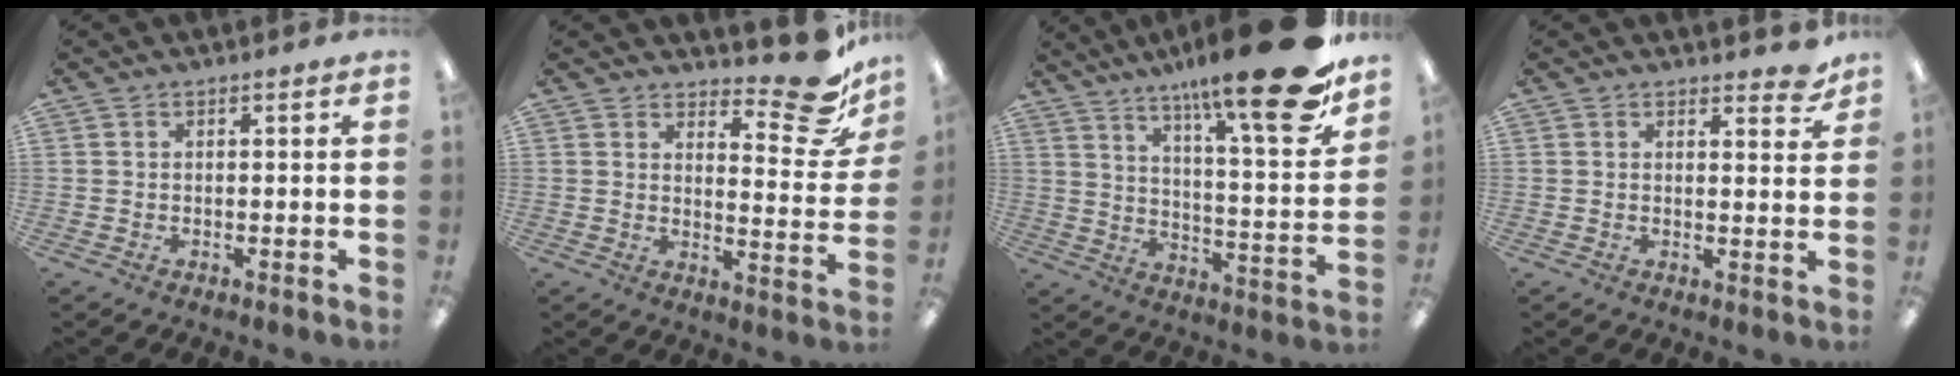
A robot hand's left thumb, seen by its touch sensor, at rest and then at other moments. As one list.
[{"total": 12.1, "force": [9.2, 3.8, 6.8], "torque": [-0.069, -0.075, 0.155]}, {"total": 22.5, "force": [15.6, 3.9, 15.7], "torque": [-0.237, -0.111, 0.243]}, {"total": 3.9, "force": [3.2, 1.4, 1.8], "torque": [-0.011, -0.018, 0.053]}]